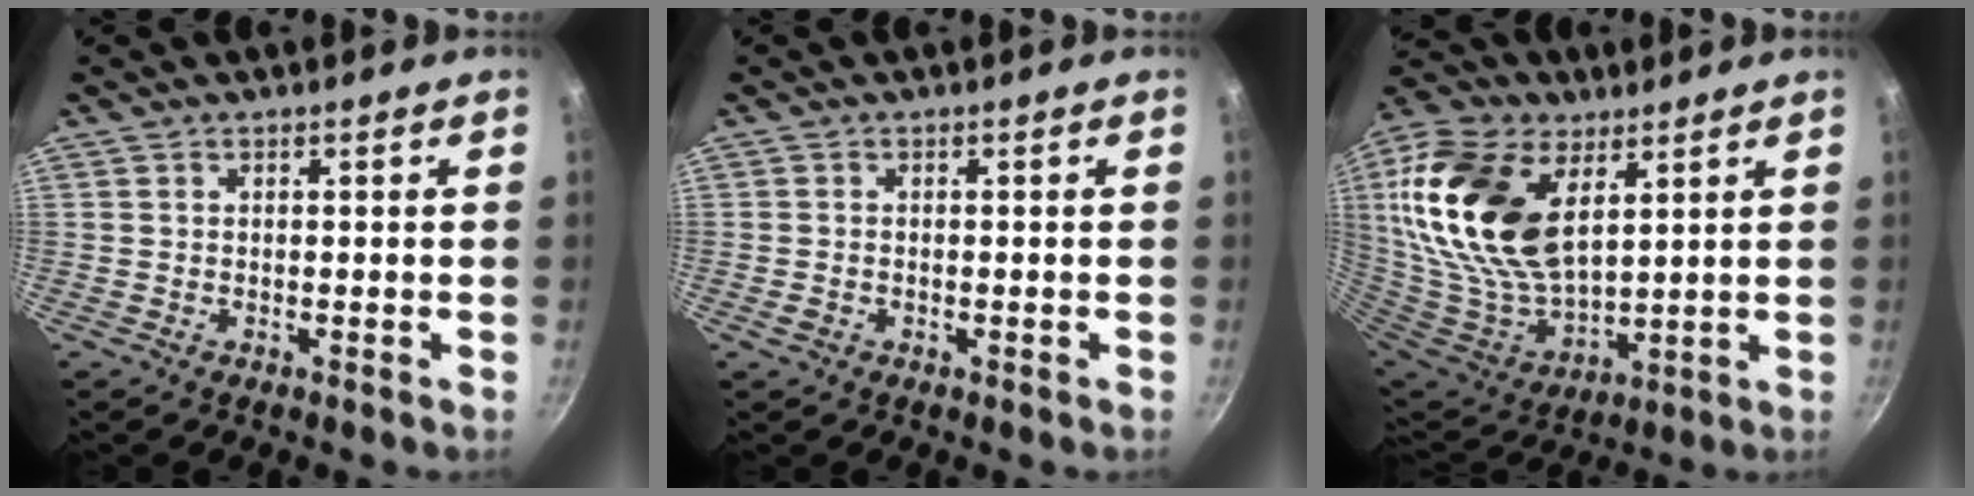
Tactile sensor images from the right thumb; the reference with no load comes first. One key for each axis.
{"total": 1.4, "fx": -0.5, "fy": 0.9, "fz": 0.9, "tx": -0.020, "ty": 0.003, "tz": -0.011}
{"total": 24.9, "fx": 8.5, "fy": 14.5, "fz": 18.3, "tx": -0.359, "ty": -0.033, "tz": 0.165}